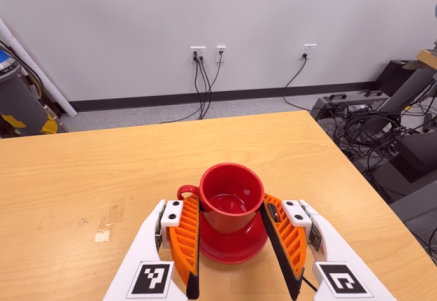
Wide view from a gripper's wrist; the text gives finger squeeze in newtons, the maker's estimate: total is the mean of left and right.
{"total": 2.8, "left": 2.4, "right": 3.2}